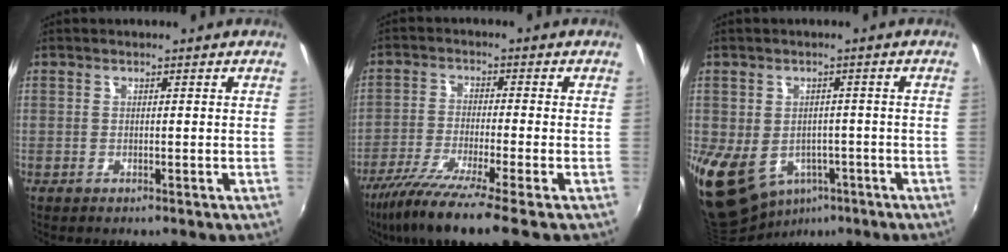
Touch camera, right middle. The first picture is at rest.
{"total": 11.3, "force": [-8.3, -0.4, 7.7], "torque": [-0.168, -0.039, -0.150]}
{"total": 12.1, "force": [-4.5, 9.2, 6.4], "torque": [-0.149, -0.020, -0.050]}